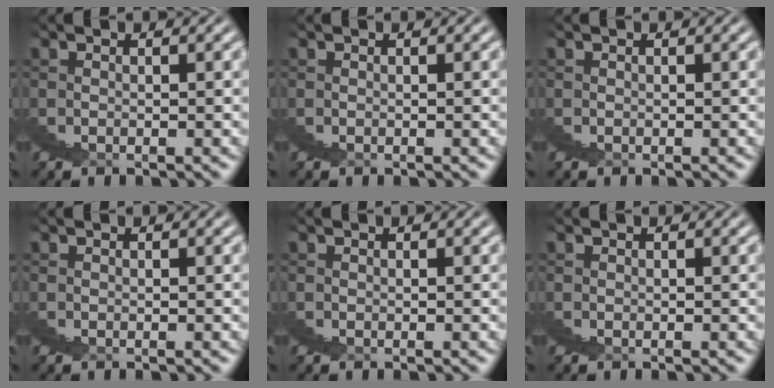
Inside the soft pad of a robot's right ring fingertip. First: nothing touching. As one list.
[{"total": 0.0}, {"total": 0.0}, {"total": 0.0}, {"total": 0.0}, {"total": 0.0}]